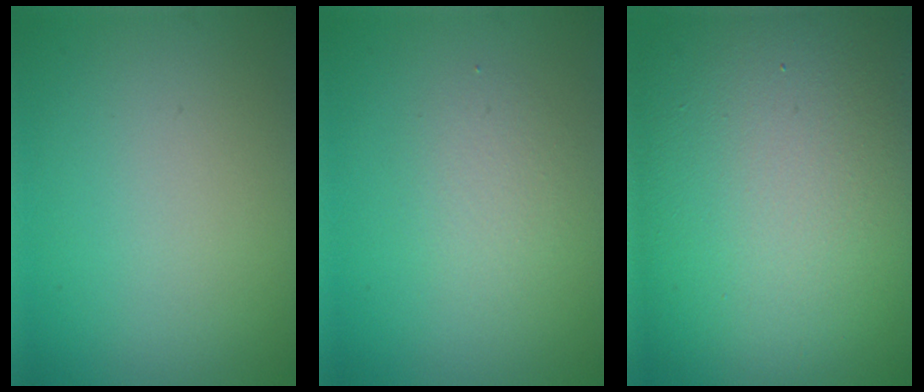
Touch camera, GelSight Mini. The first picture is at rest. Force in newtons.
{"total": 1.9, "press": 1.8, "slide": 0.2}
{"total": 19.4, "press": 19.3, "slide": 1.7}